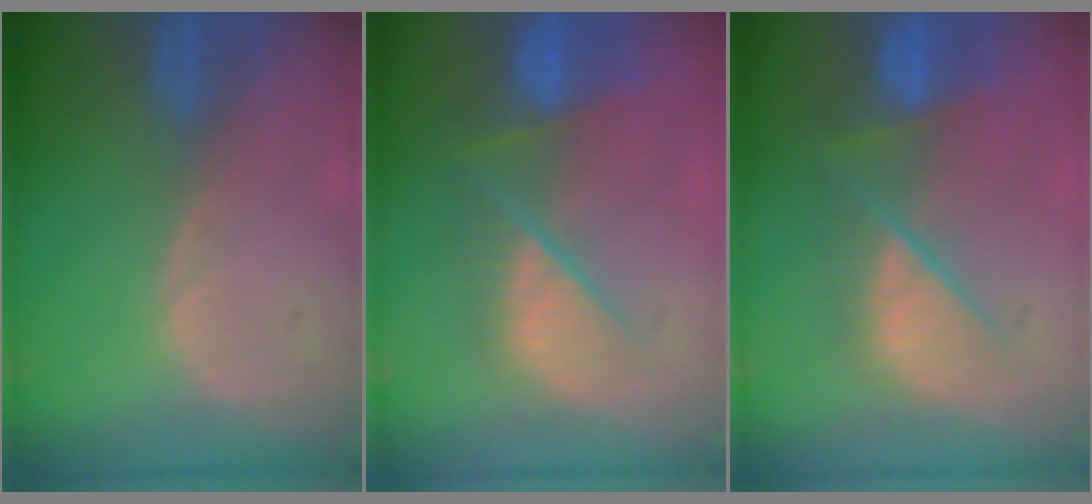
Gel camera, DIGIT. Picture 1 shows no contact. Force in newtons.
{"total": 9.7, "press": 8.3, "slide": 5.1}
{"total": 9.4, "press": 8.2, "slide": 4.7}